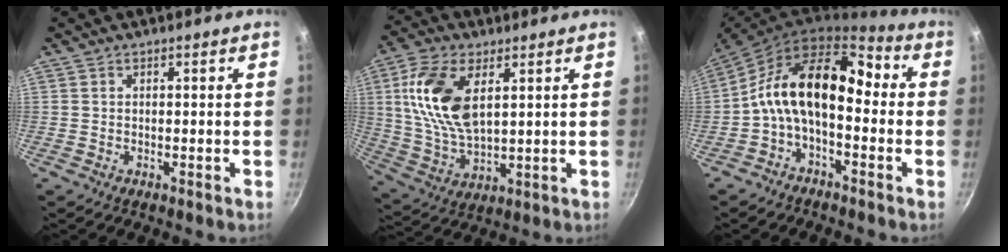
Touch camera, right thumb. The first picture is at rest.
{"total": 15.0, "force": [4.4, 7.9, 12.0], "torque": [-0.229, -0.012, 0.091]}
{"total": 14.2, "force": [-1.7, 8.6, 11.1], "torque": [-0.177, 0.058, -0.055]}